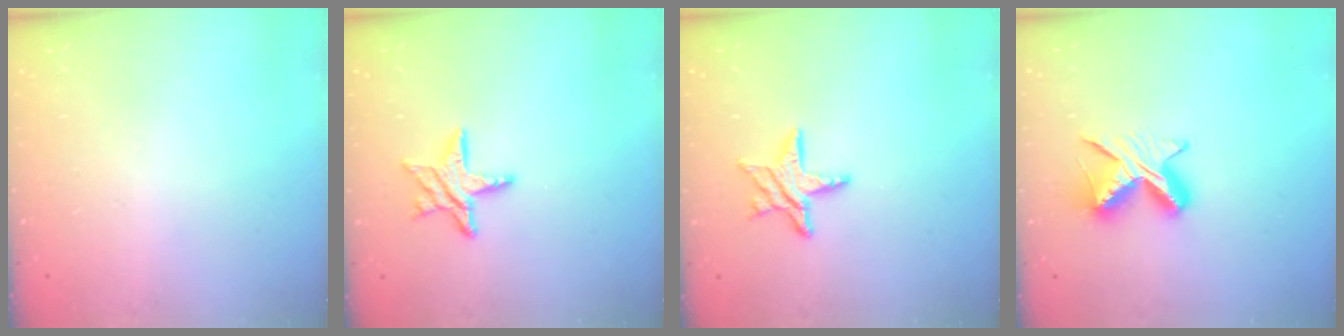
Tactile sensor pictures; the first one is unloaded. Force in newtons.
{"total": 9.8, "press": 9.7, "slide": 1.0}
{"total": 9.8, "press": 9.7, "slide": 1.0}
{"total": 9.0, "press": 9.0, "slide": 0.9}